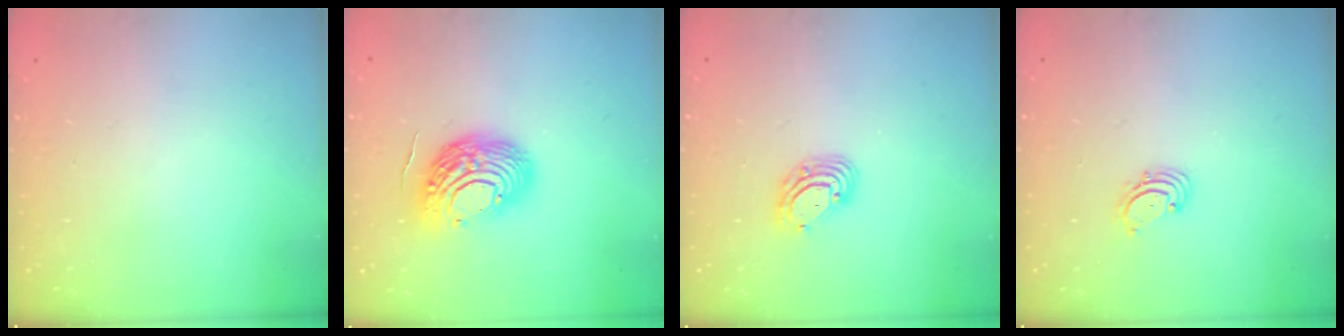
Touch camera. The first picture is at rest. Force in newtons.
{"total": 13.9, "press": 13.8, "slide": 1.6}
{"total": 7.5, "press": 7.3, "slide": 1.3}
{"total": 1.6, "press": 1.6, "slide": 0.2}